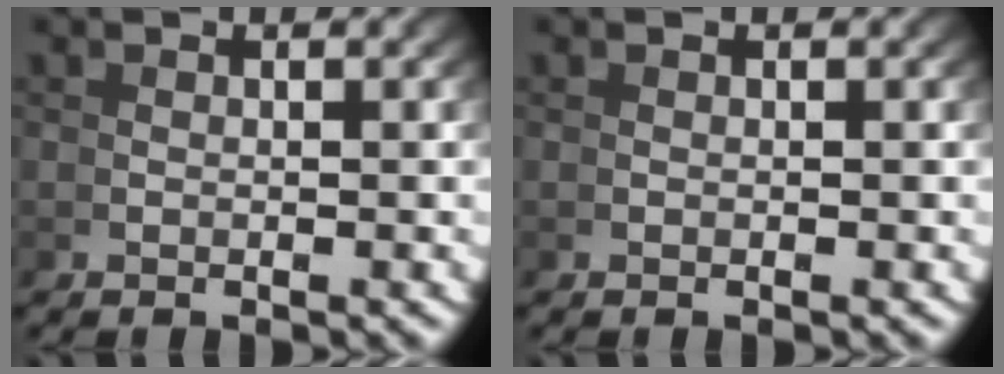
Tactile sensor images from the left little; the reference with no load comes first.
{"total": 0.0}